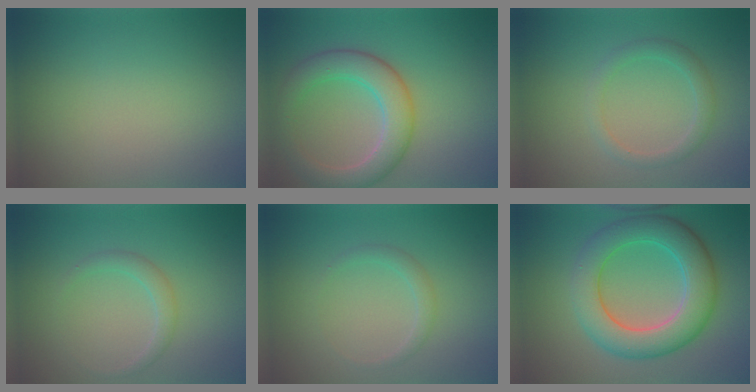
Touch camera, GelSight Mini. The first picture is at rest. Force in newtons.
{"total": 5.3, "press": 5.3, "slide": 0.5}
{"total": 1.9, "press": 1.9, "slide": 0.0}
{"total": 1.5, "press": 1.5, "slide": 0.1}
{"total": 1.3, "press": 1.3, "slide": 0.0}
{"total": 7.5, "press": 7.5, "slide": 0.2}